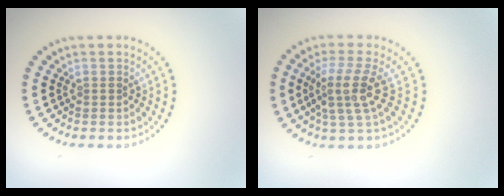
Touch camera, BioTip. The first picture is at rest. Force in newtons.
{"total": 3.8, "press": 2.7, "slide": 2.6}